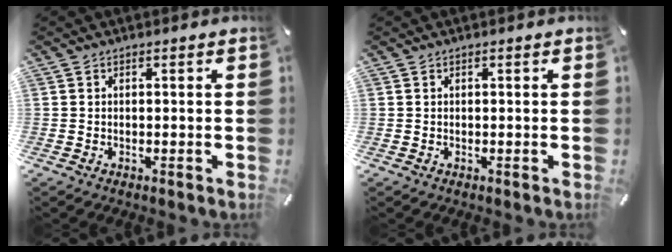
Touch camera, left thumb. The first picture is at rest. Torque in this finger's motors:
{"motor_torque": [0.21, 0.21, -0.17, -0.21, 0.00]}